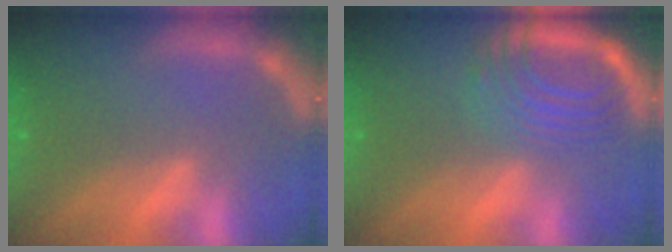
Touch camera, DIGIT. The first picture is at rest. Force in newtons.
{"total": 8.1}